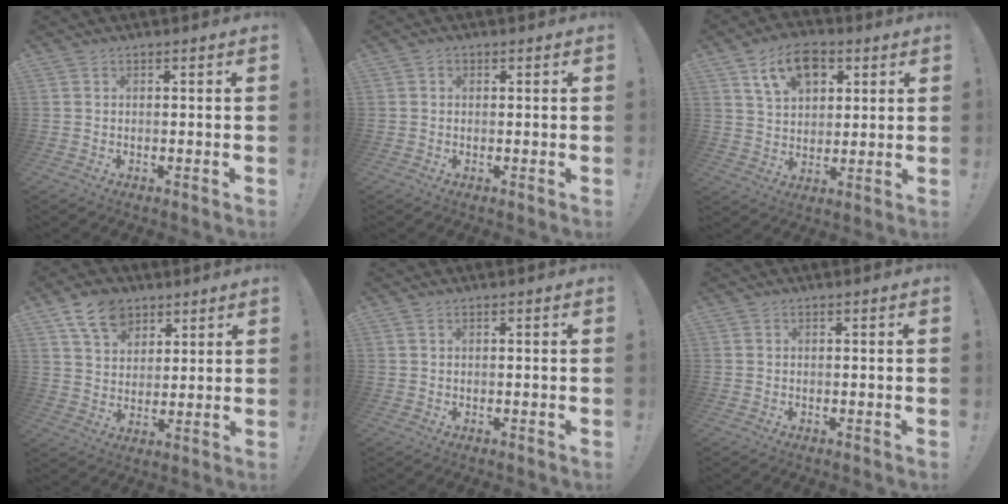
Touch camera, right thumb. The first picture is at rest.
{"total": 0.8, "force": [0.1, 0.8, 0.2], "torque": [-0.001, 0.002, 0.001]}
{"total": 12.5, "force": [6.0, 8.3, 7.2], "torque": [-0.111, -0.012, 0.111]}
{"total": 10.7, "force": [6.6, 7.3, 4.3], "torque": [-0.064, -0.031, 0.126]}
{"total": 0.0}
{"total": 0.0}